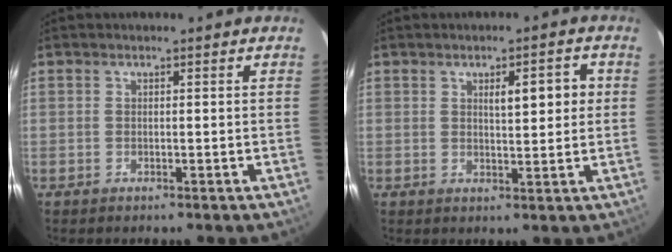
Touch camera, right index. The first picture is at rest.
{"total": 4.9, "force": [1.4, 1.4, 4.5], "torque": [-0.067, 0.009, 0.022]}